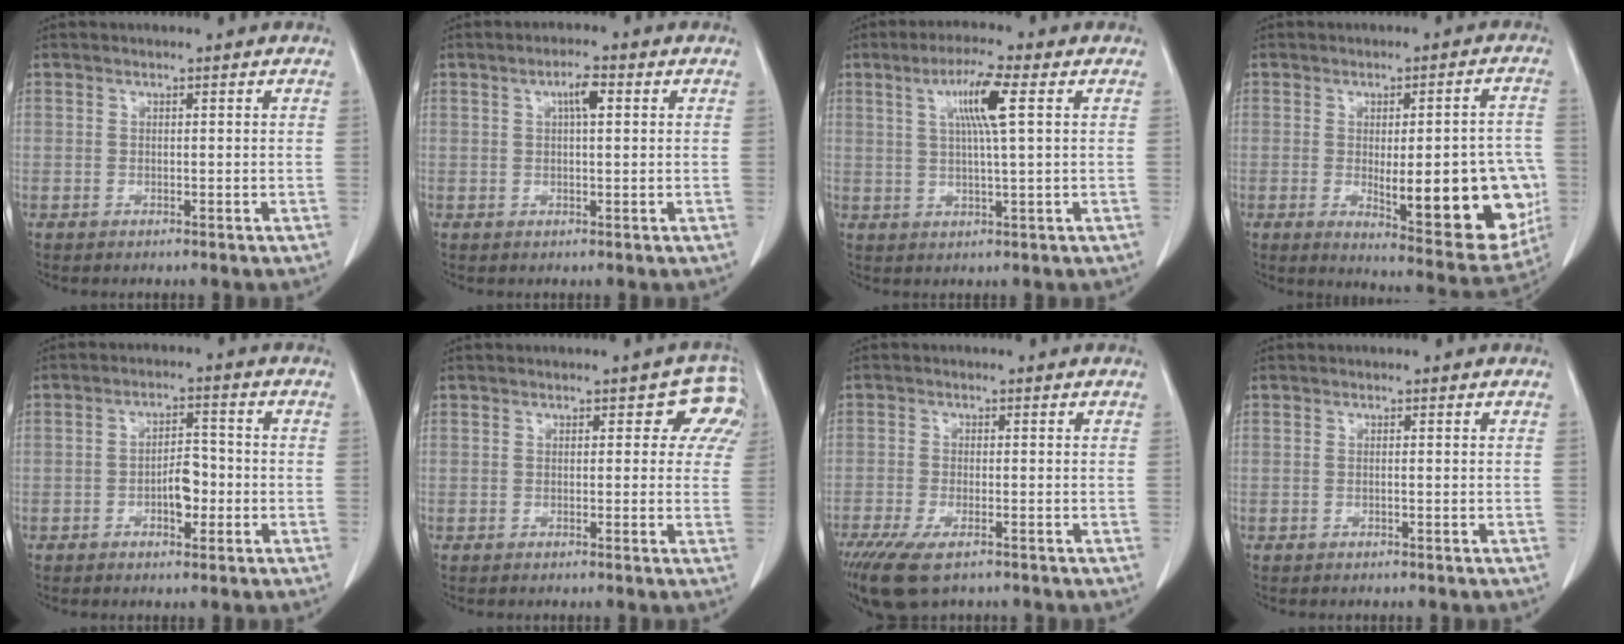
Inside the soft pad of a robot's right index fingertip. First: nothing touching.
{"total": 3.1, "force": [0.9, 0.6, 2.9], "torque": [-0.051, 0.006, 0.015]}
{"total": 7.0, "force": [2.2, -0.3, 6.7], "torque": [-0.123, 0.005, 0.039]}
{"total": 18.2, "force": [-3.2, 5.2, 17.2], "torque": [-0.154, 0.008, -0.010]}
{"total": 4.4, "force": [-1.3, 2.0, 3.8], "torque": [-0.056, 0.012, -0.019]}
{"total": 4.5, "force": [2.1, 3.2, 2.3], "torque": [0.001, 0.004, 0.003]}
{"total": 8.6, "force": [-6.1, 2.4, 5.6], "torque": [-0.097, -0.020, -0.101]}
{"total": 0.0}